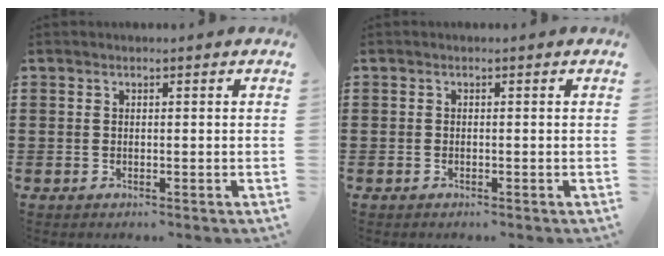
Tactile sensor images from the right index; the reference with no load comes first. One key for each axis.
{"total": 0.0}